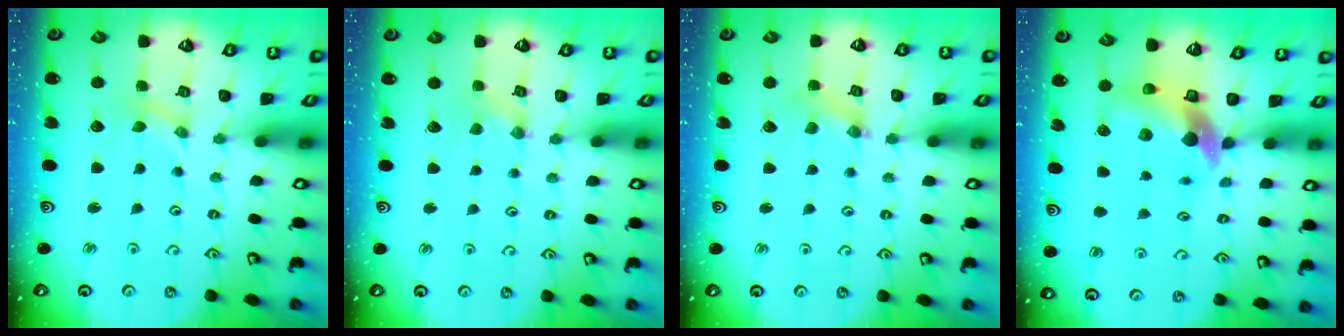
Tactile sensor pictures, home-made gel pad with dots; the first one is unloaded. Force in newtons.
{"total": 0.0}
{"total": 1.7, "press": 1.7, "slide": 0.3}
{"total": 10.4, "press": 10.2, "slide": 1.6}